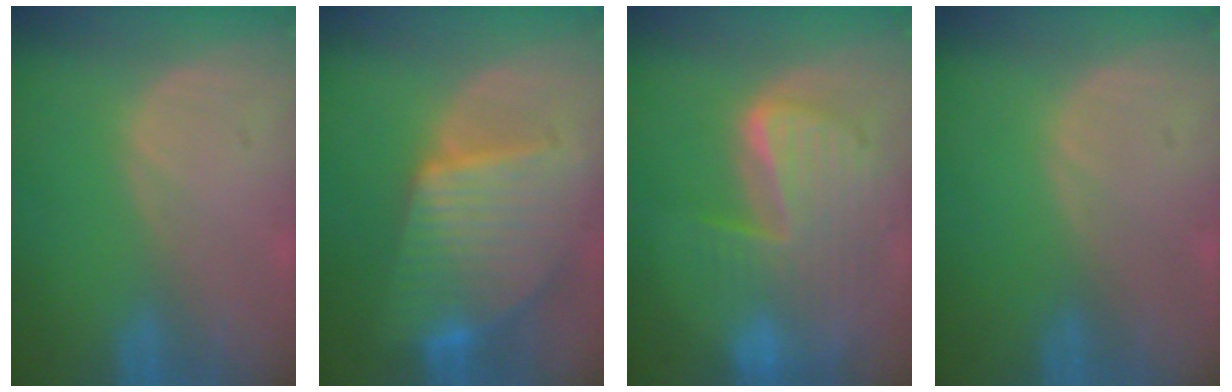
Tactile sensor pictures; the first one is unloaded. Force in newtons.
{"total": 9.7, "press": 9.7, "slide": 0.9}
{"total": 10.1, "press": 8.7, "slide": 5.1}
{"total": 0.0}